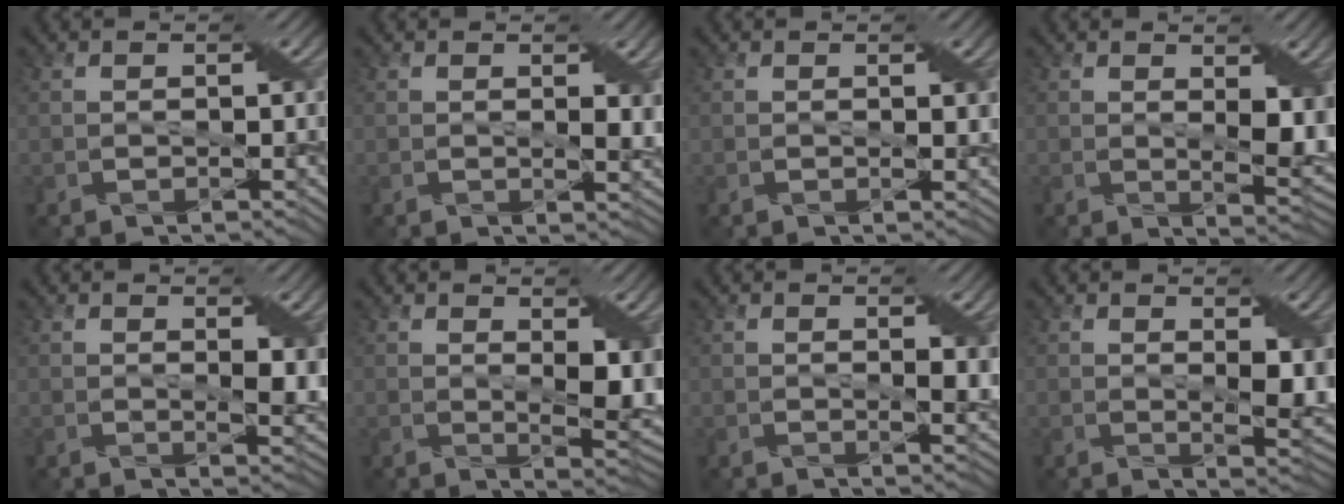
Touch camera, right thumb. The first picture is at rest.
{"total": 2.2, "force": [0.7, 0.8, 2.0], "torque": [-0.033, -0.005, 0.014]}
{"total": 0.8, "force": [0.4, 0.2, 0.7], "torque": [-0.008, -0.002, 0.006]}
{"total": 5.7, "force": [1.1, 2.5, 5.0], "torque": [-0.086, -0.012, 0.026]}
{"total": 3.7, "force": [1.0, 1.4, 3.2], "torque": [-0.055, -0.005, 0.020]}
{"total": 6.3, "force": [1.3, 2.8, 5.5], "torque": [-0.093, -0.011, 0.029]}
{"total": 2.5, "force": [0.8, 0.9, 2.3], "torque": [-0.039, -0.004, 0.016]}
{"total": 5.0, "force": [1.1, 2.1, 4.3], "torque": [-0.074, -0.012, 0.024]}